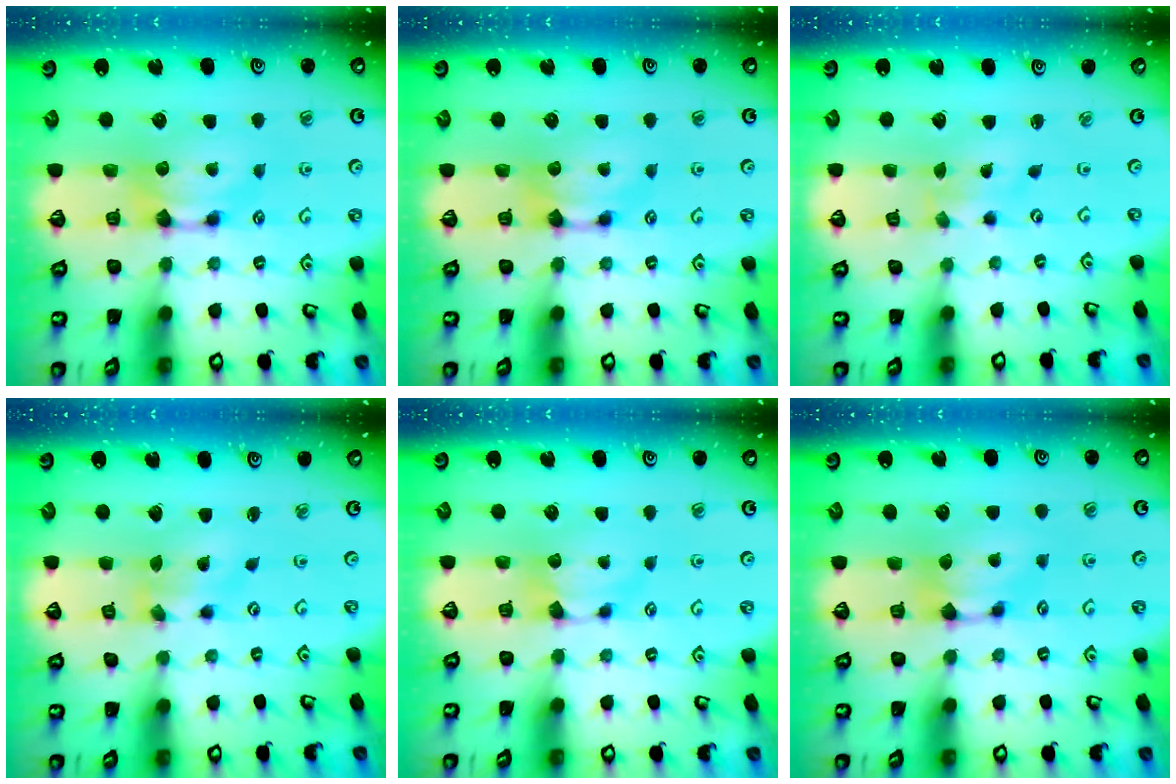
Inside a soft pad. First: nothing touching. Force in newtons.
{"total": 0.0}
{"total": 4.2, "press": 4.2, "slide": 0.8}
{"total": 1.3, "press": 0.6, "slide": 1.1}
{"total": 0.8, "press": 0.7, "slide": 0.2}
{"total": 0.8, "press": 0.3, "slide": 0.7}